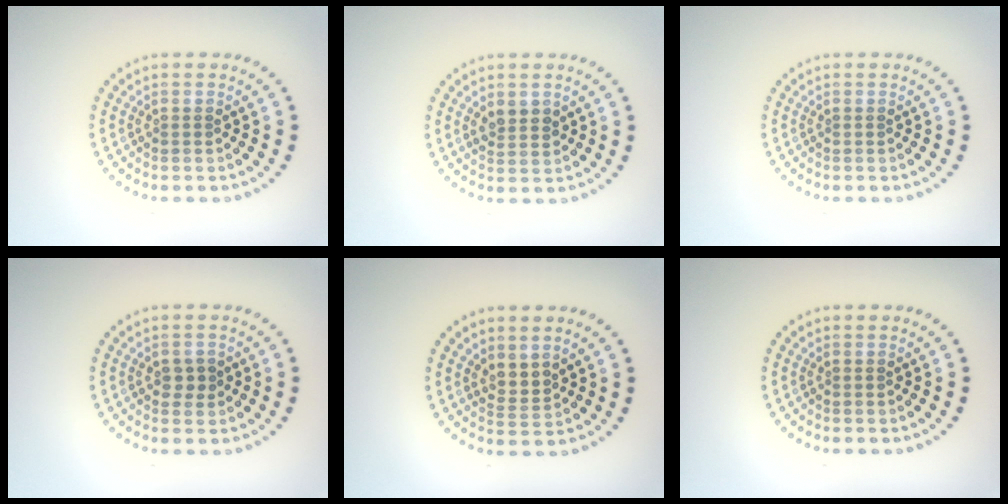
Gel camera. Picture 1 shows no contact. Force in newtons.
{"total": 1.9, "press": 1.8, "slide": 0.6}
{"total": 0.0}
{"total": 1.5, "press": 1.5, "slide": 0.1}
{"total": 1.7, "press": 1.3, "slide": 1.1}
{"total": 0.0}